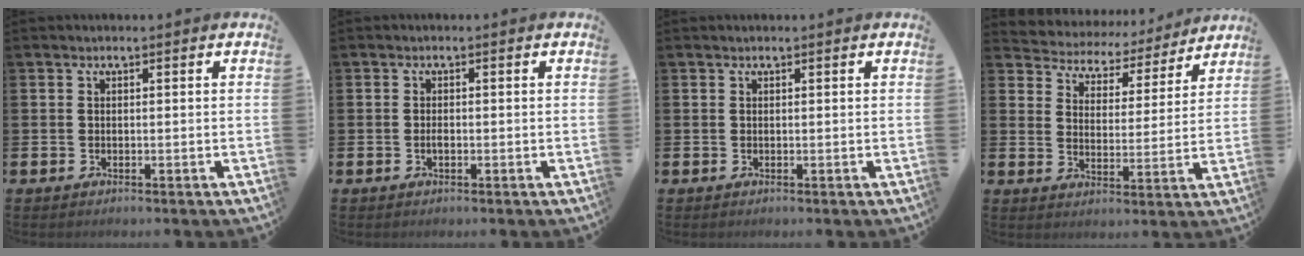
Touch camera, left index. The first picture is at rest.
{"total": 0.9, "force": [-0.3, 0.4, 0.8], "torque": [-0.011, -0.002, -0.007]}
{"total": 0.0}
{"total": 5.1, "force": [4.7, 2.1, 0.1], "torque": [-0.023, -0.043, 0.074]}